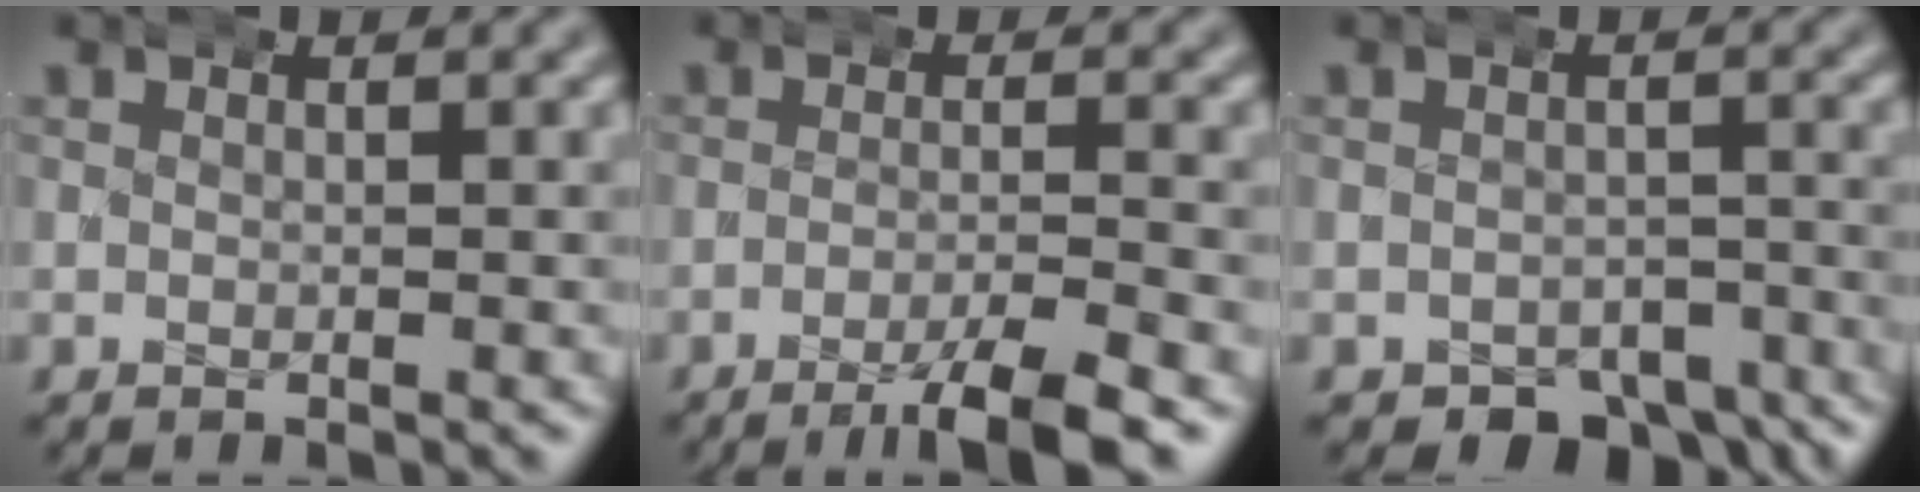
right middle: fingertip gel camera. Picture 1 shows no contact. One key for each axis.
{"total": 5.2, "fx": -3.5, "fy": 0.4, "fz": 3.8, "tx": -0.056, "ty": -0.005, "tz": -0.059}
{"total": 7.1, "fx": -5.4, "fy": 3.7, "fz": 2.6, "tx": -0.018, "ty": -0.014, "tz": -0.082}